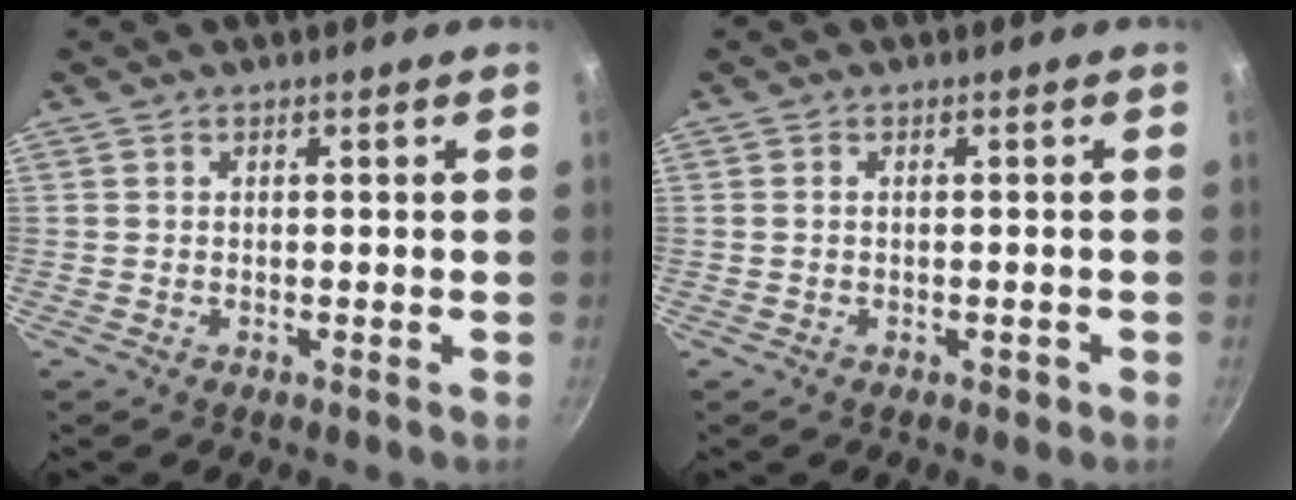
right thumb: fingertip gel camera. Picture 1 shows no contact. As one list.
[{"total": 1.4, "force": [-0.6, 0.8, 1.0], "torque": [-0.011, 0.007, -0.007]}]